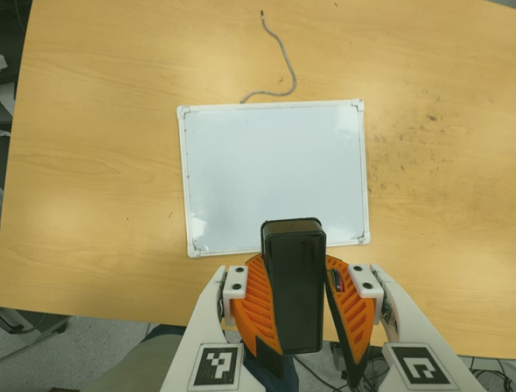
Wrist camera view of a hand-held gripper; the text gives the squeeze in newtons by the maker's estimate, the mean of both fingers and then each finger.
{"total": 11.0, "left": 10.8, "right": 11.2}